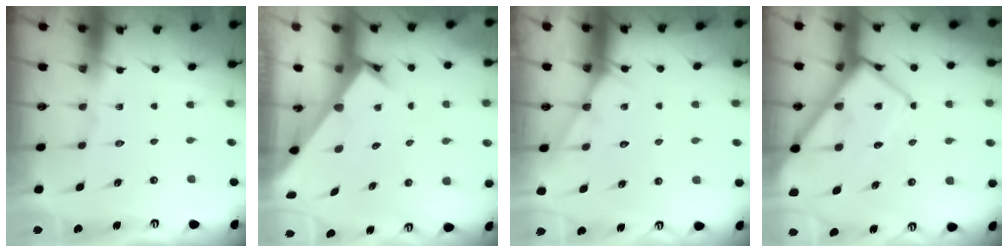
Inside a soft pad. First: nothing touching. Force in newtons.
{"total": 2.8, "press": 2.8, "slide": 0.2}
{"total": 4.8, "press": 4.8, "slide": 0.5}
{"total": 12.9, "press": 12.9, "slide": 1.2}